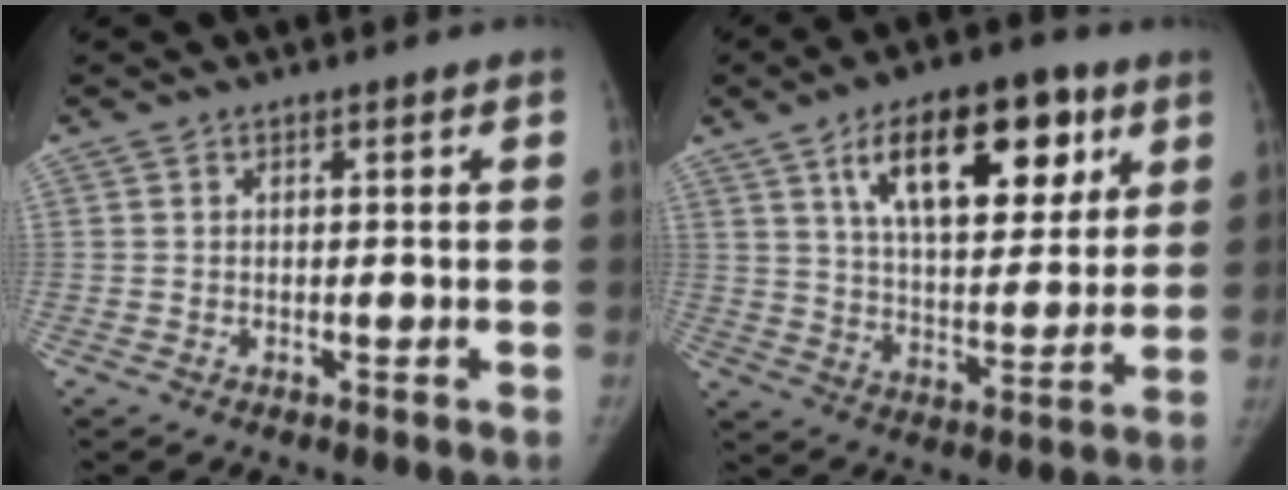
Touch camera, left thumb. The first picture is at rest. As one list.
[{"total": 20.1, "force": [9.5, 9.7, 14.9], "torque": [-0.180, -0.035, 0.159]}]